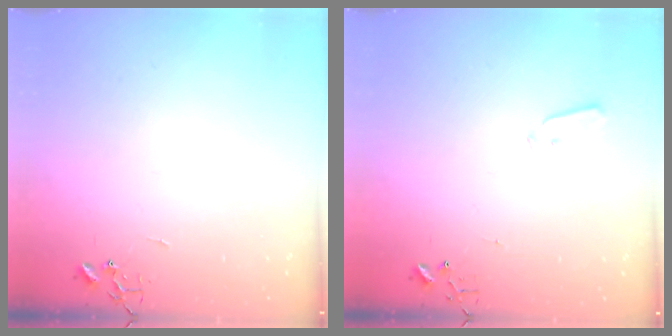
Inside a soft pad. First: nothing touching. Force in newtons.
{"total": 3.0, "press": 2.9, "slide": 0.7}